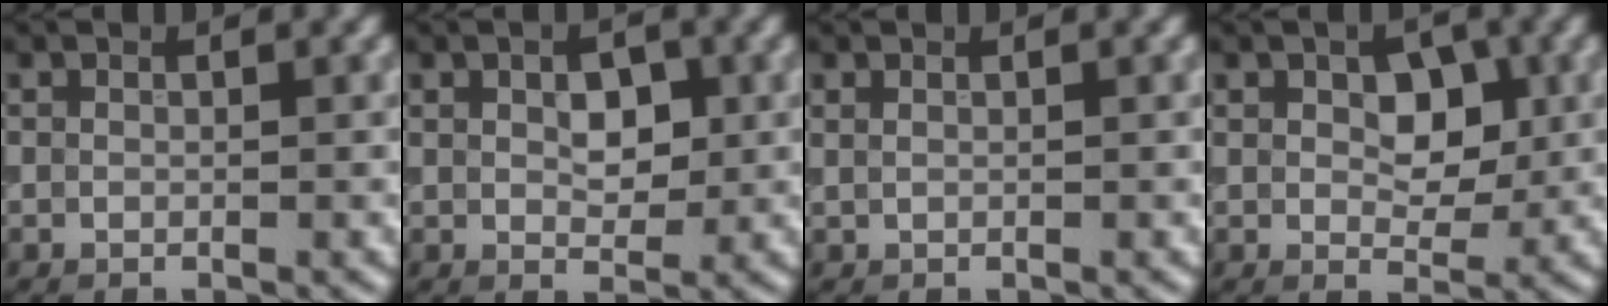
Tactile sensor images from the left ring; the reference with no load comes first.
{"total": 3.0, "force": [0.7, 1.8, 2.3], "torque": [-0.036, 0.000, 0.012]}
{"total": 0.7, "force": [0.4, 0.4, 0.4], "torque": [-0.007, -0.001, 0.005]}
{"total": 3.9, "force": [0.9, 2.4, 2.9], "torque": [-0.042, -0.001, 0.013]}